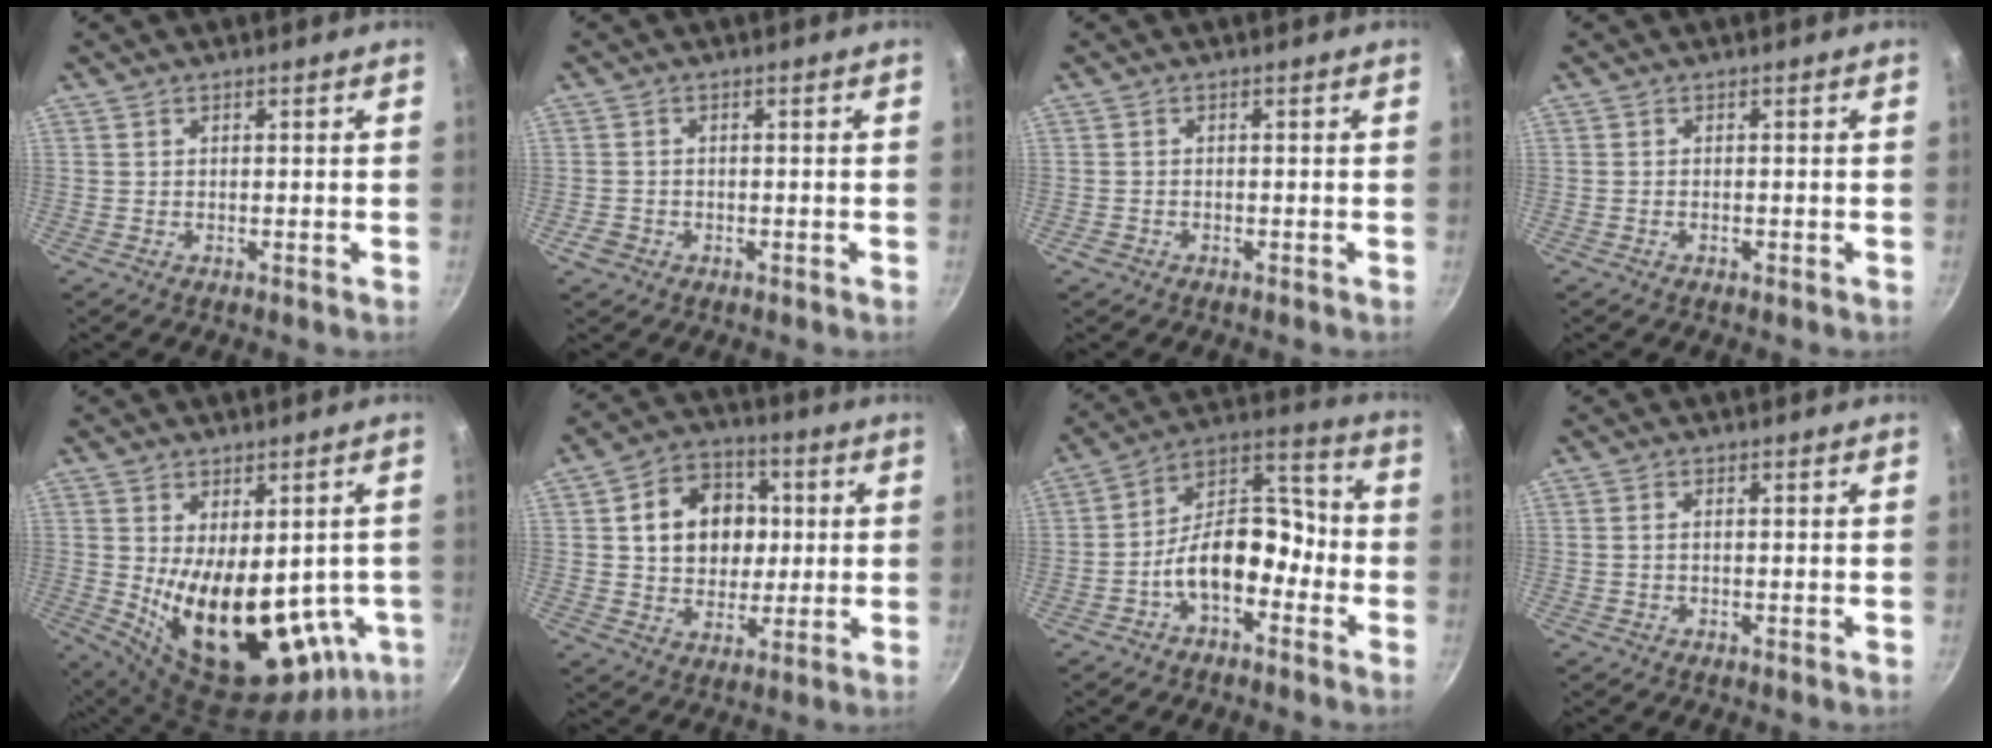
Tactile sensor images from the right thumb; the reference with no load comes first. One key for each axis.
{"total": 2.5, "fx": -1.1, "fy": 2.0, "fz": 1.0, "tx": -0.017, "ty": 0.009, "tz": -0.017}
{"total": 1.2, "fx": -0.7, "fy": 0.8, "fz": 0.4, "tx": -0.014, "ty": 0.006, "tz": -0.011}
{"total": 0.7, "fx": -0.4, "fy": 0.4, "fz": 0.5, "tx": -0.010, "ty": 0.003, "tz": -0.008}
{"total": 22.7, "fx": -2.5, "fy": 12.2, "fz": 19.0, "tx": -0.247, "ty": -0.036, "tz": 0.000}
{"total": 14.3, "fx": 2.2, "fy": 11.6, "fz": 8.1, "tx": -0.090, "ty": 0.012, "tz": 0.031}
{"total": 13.8, "fx": -5.1, "fy": 8.2, "fz": 9.8, "tx": -0.113, "ty": 0.075, "tz": -0.100}
{"total": 1.0, "fx": -0.1, "fy": 0.5, "fz": 0.8, "tx": -0.022, "ty": 0.006, "tz": -0.003}